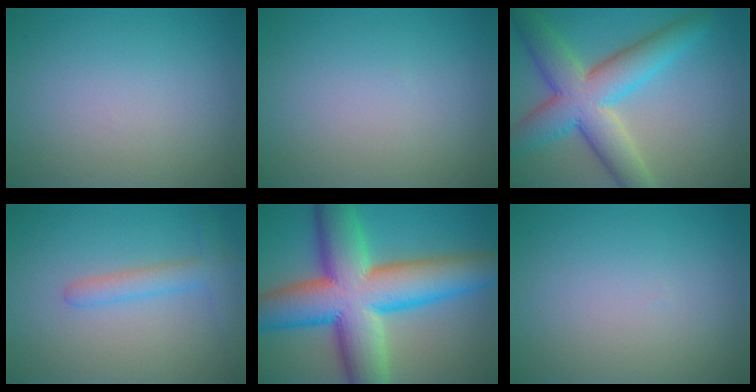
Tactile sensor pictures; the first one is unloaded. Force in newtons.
{"total": 0.0}
{"total": 8.8, "press": 8.8, "slide": 0.4}
{"total": 2.5, "press": 2.5, "slide": 0.2}
{"total": 15.6, "press": 15.6, "slide": 0.3}
{"total": 0.0}